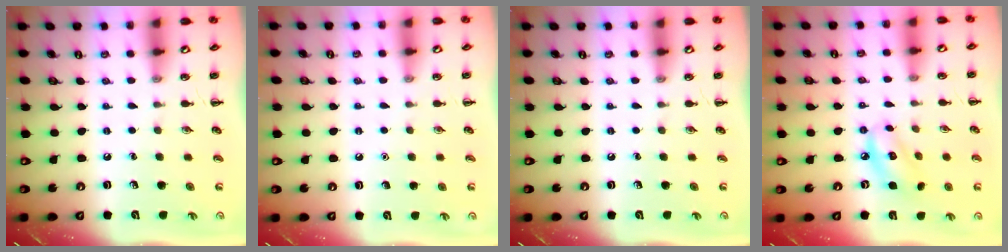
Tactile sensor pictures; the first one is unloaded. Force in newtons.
{"total": 1.5, "press": 1.5, "slide": 0.2}
{"total": 0.0}
{"total": 6.8, "press": 6.7, "slide": 1.3}